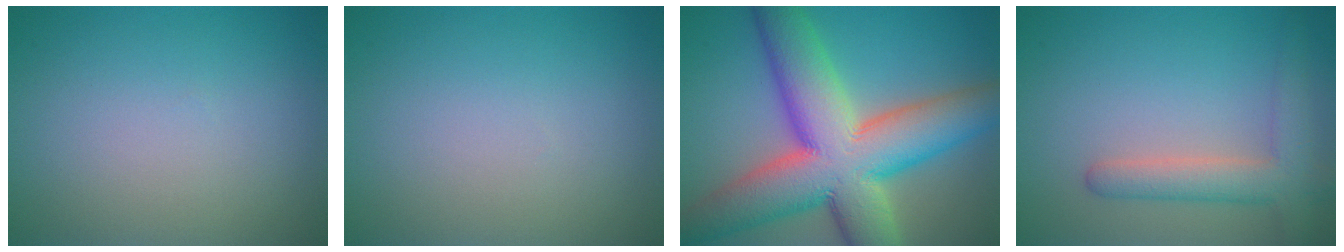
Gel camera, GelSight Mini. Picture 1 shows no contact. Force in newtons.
{"total": 0.0}
{"total": 14.5, "press": 14.5, "slide": 0.7}
{"total": 4.1, "press": 4.1, "slide": 0.3}